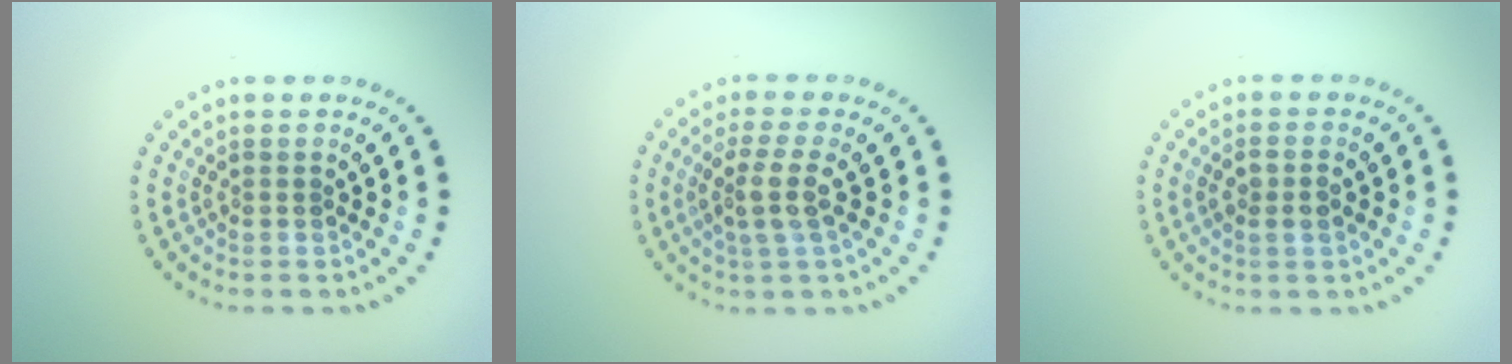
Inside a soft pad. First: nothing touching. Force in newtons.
{"total": 2.9, "press": 2.4, "slide": 1.6}
{"total": 1.6, "press": 1.6, "slide": 0.4}